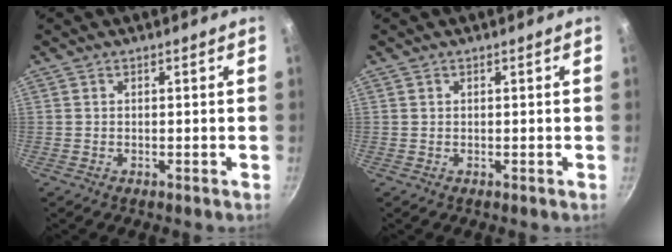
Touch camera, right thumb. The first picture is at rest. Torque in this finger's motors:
{"motor_torque": [-0.01, -0.01, 0.10, 0.04, 0.00]}